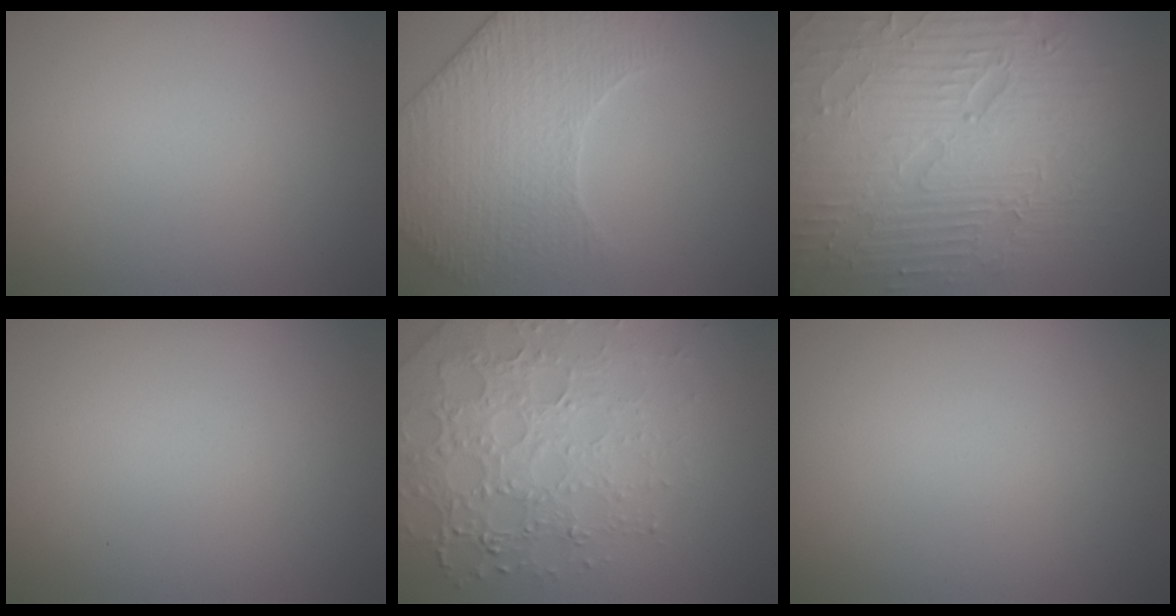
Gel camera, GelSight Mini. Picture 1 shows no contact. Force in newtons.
{"total": 4.3, "press": 4.2, "slide": 0.9}
{"total": 8.7, "press": 6.2, "slide": 6.1}
{"total": 0.0}
{"total": 6.9, "press": 5.0, "slide": 4.7}
{"total": 0.0}